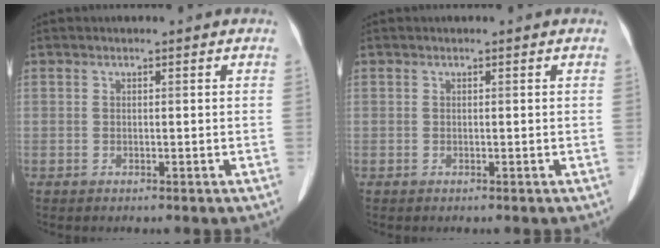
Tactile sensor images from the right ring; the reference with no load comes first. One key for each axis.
{"total": 0.0}